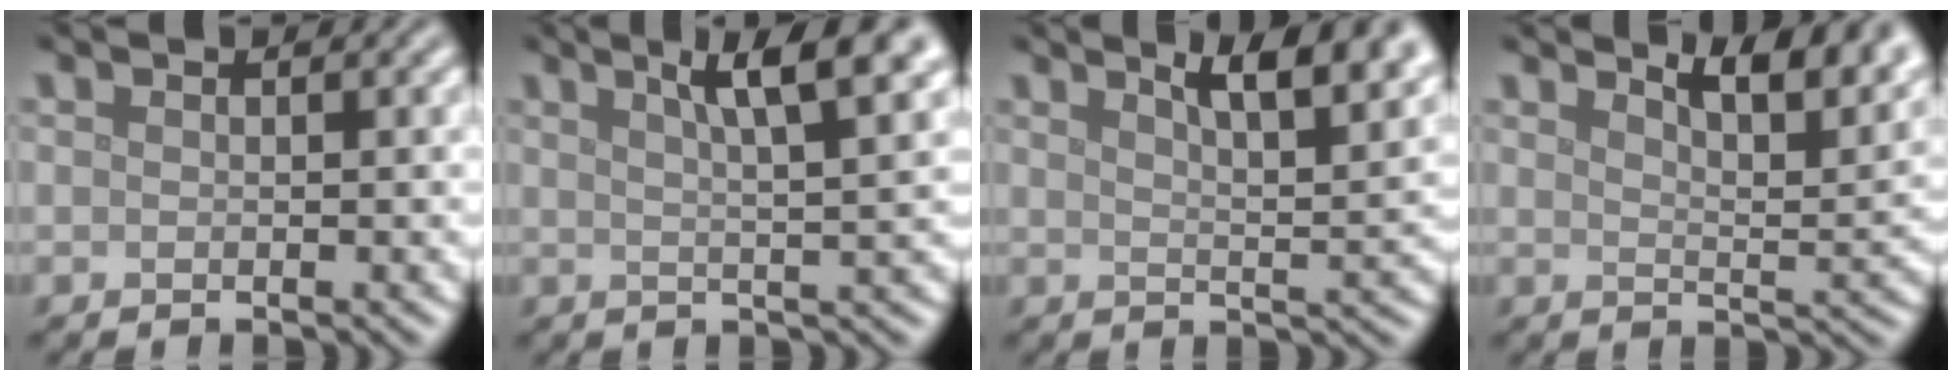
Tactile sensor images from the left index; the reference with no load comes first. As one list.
[{"total": 6.2, "force": [3.3, 1.2, 5.1], "torque": [-0.059, 0.013, 0.047]}, {"total": 8.0, "force": [4.9, 2.4, 5.8], "torque": [-0.044, 0.027, 0.049]}, {"total": 6.3, "force": [4.5, 1.8, 4.1], "torque": [-0.043, 0.011, 0.050]}]